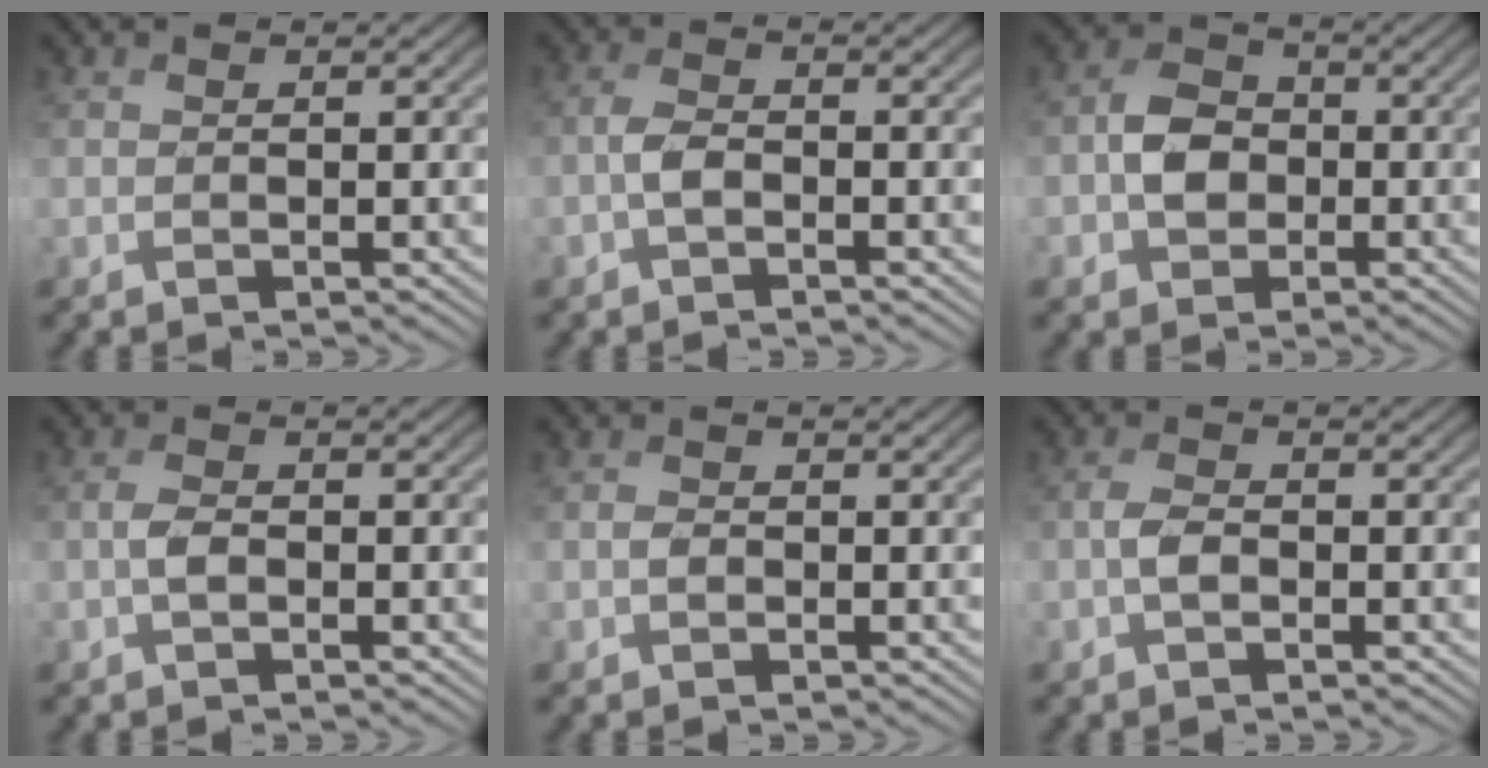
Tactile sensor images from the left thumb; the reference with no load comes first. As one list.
[{"total": 2.4, "force": [-1.1, 1.0, 1.9], "torque": [-0.041, 0.006, -0.028]}, {"total": 4.9, "force": [-1.1, 4.0, 2.6], "torque": [-0.047, 0.003, -0.027]}, {"total": 1.9, "force": [-0.7, 0.8, 1.6], "torque": [-0.035, 0.003, -0.019]}, {"total": 1.0, "force": [-0.5, 0.7, 0.6], "torque": [-0.013, 0.001, -0.012]}, {"total": 2.2, "force": [-0.9, 1.0, 1.7], "torque": [-0.038, 0.004, -0.023]}]